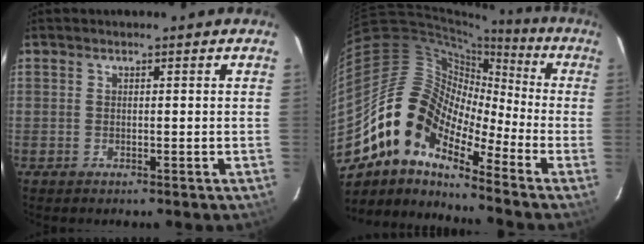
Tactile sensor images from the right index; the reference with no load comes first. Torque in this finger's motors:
{"motor_torque": [0.67, -0.59, 0.85, 0.11]}